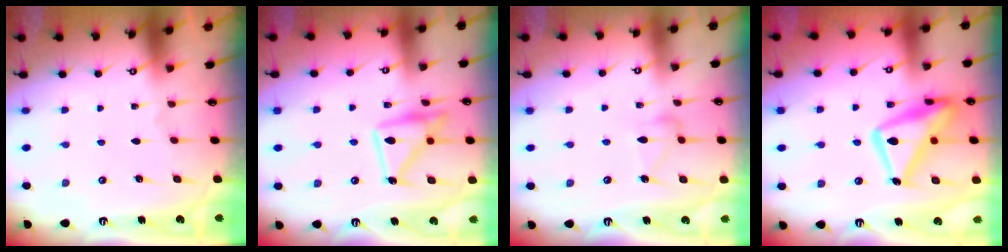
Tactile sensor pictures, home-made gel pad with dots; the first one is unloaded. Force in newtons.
{"total": 15.8, "press": 15.7, "slide": 1.1}
{"total": 10.3, "press": 10.2, "slide": 0.5}
{"total": 17.9, "press": 17.9, "slide": 1.5}